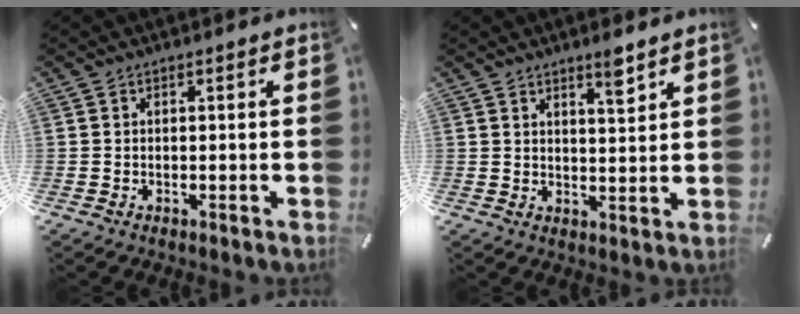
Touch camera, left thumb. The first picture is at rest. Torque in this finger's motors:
{"motor_torque": [0.38, -0.27, 0.07, 0.07, 0.01]}